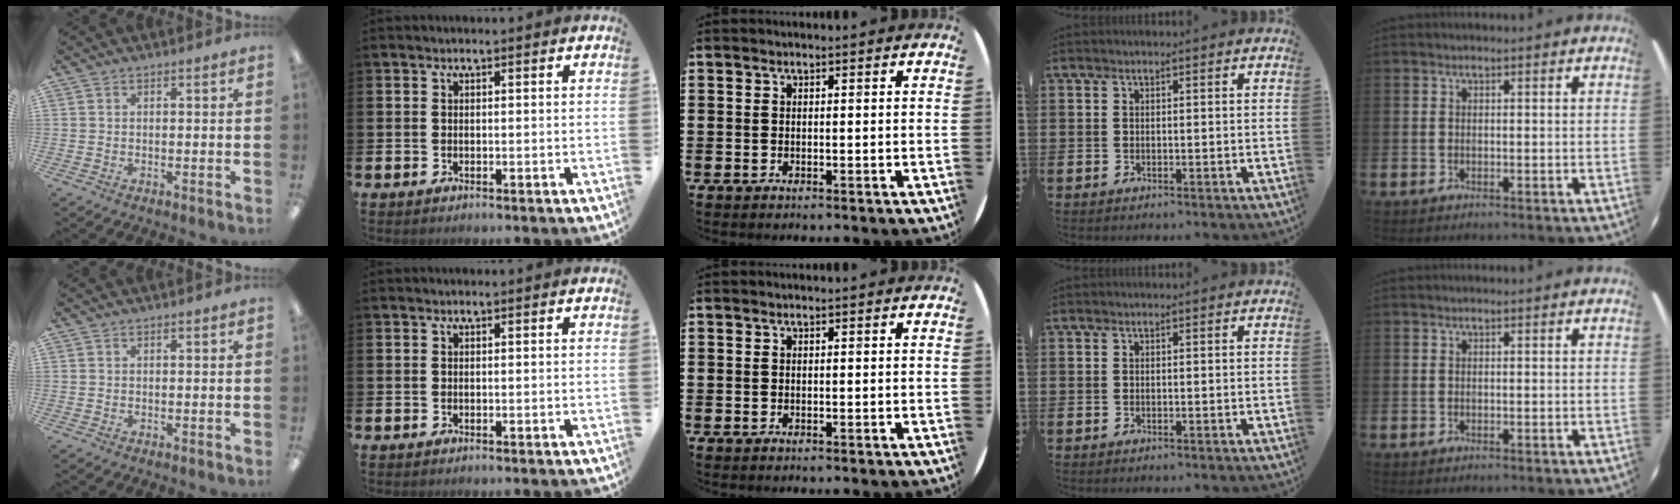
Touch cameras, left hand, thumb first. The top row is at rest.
{}